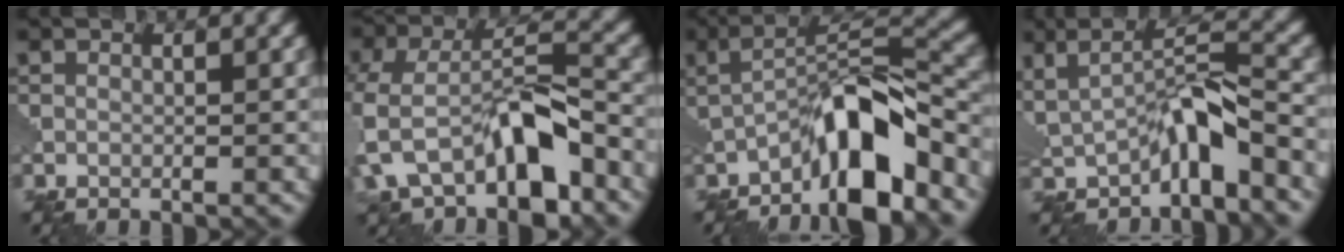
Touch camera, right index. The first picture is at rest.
{"total": 8.6, "force": [-4.0, 4.3, 6.3], "torque": [-0.123, 0.008, -0.081]}
{"total": 8.6, "force": [-4.4, 2.2, 7.0], "torque": [-0.109, 0.017, -0.081]}
{"total": 5.3, "force": [-1.6, 1.4, 4.9], "torque": [-0.080, 0.005, -0.031]}